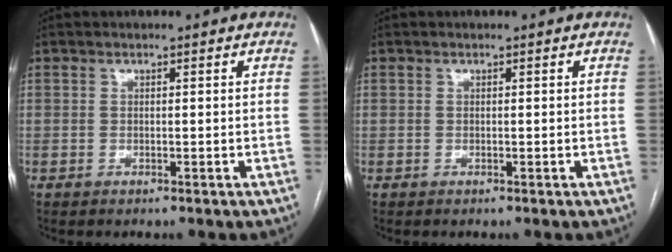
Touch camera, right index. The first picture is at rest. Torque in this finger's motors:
{"motor_torque": [0.00, 0.00, 0.02, 0.00]}